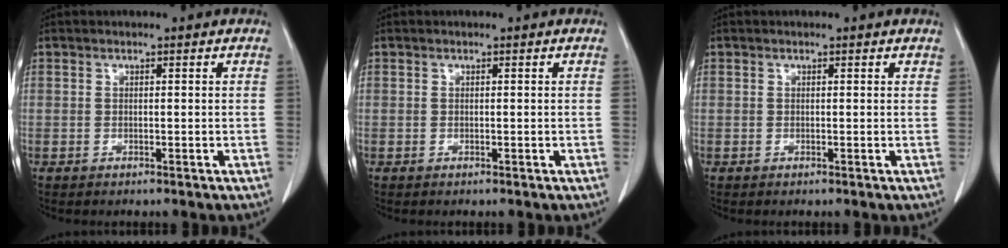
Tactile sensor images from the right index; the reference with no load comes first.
{"total": 0.0}
{"total": 0.0}